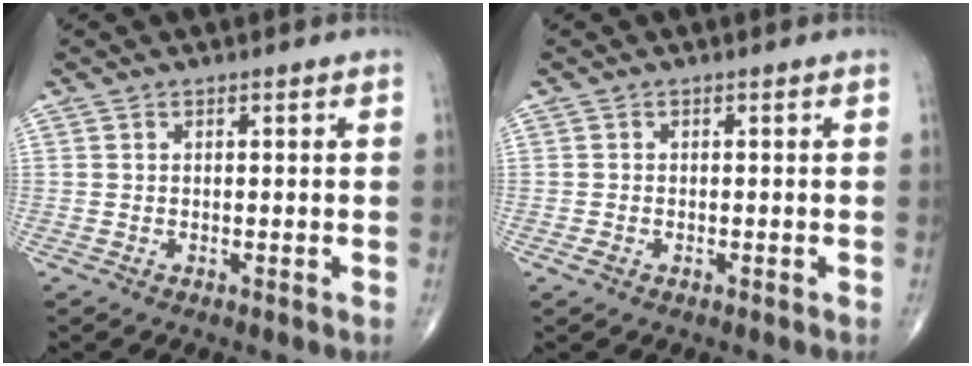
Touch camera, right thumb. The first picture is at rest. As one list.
[{"total": 1.0, "force": [-0.5, 0.7, 0.5], "torque": [-0.014, 0.004, -0.007]}]